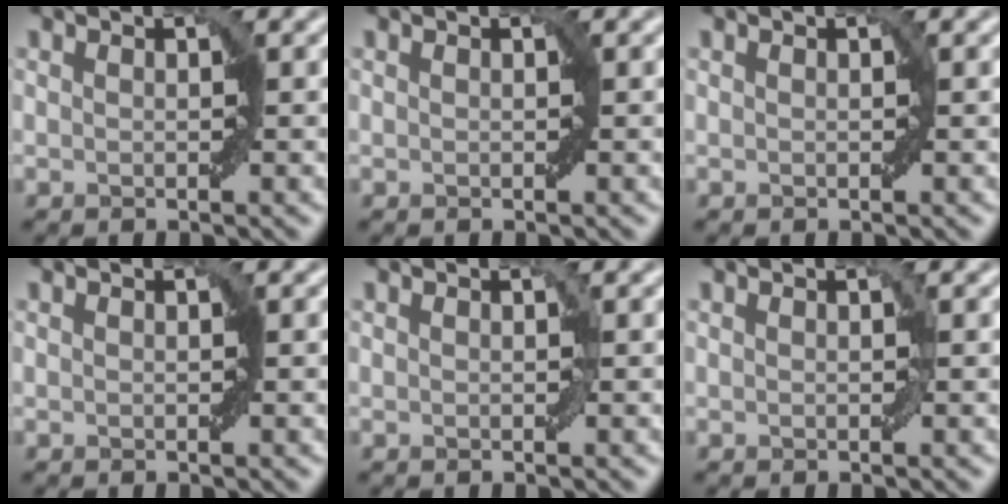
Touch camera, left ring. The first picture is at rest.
{"total": 0.0}
{"total": 0.0}
{"total": 0.0}
{"total": 0.0}
{"total": 0.0}